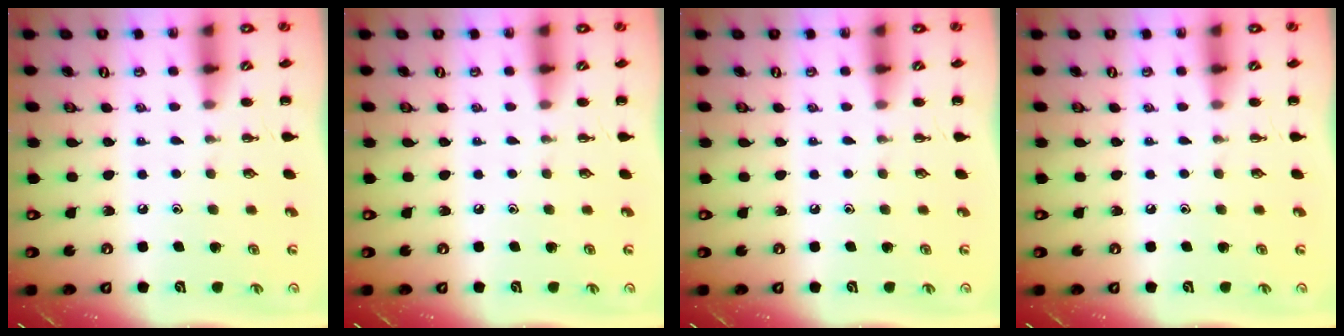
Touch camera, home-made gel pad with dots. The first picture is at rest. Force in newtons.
{"total": 0.0}
{"total": 0.0}
{"total": 0.0}